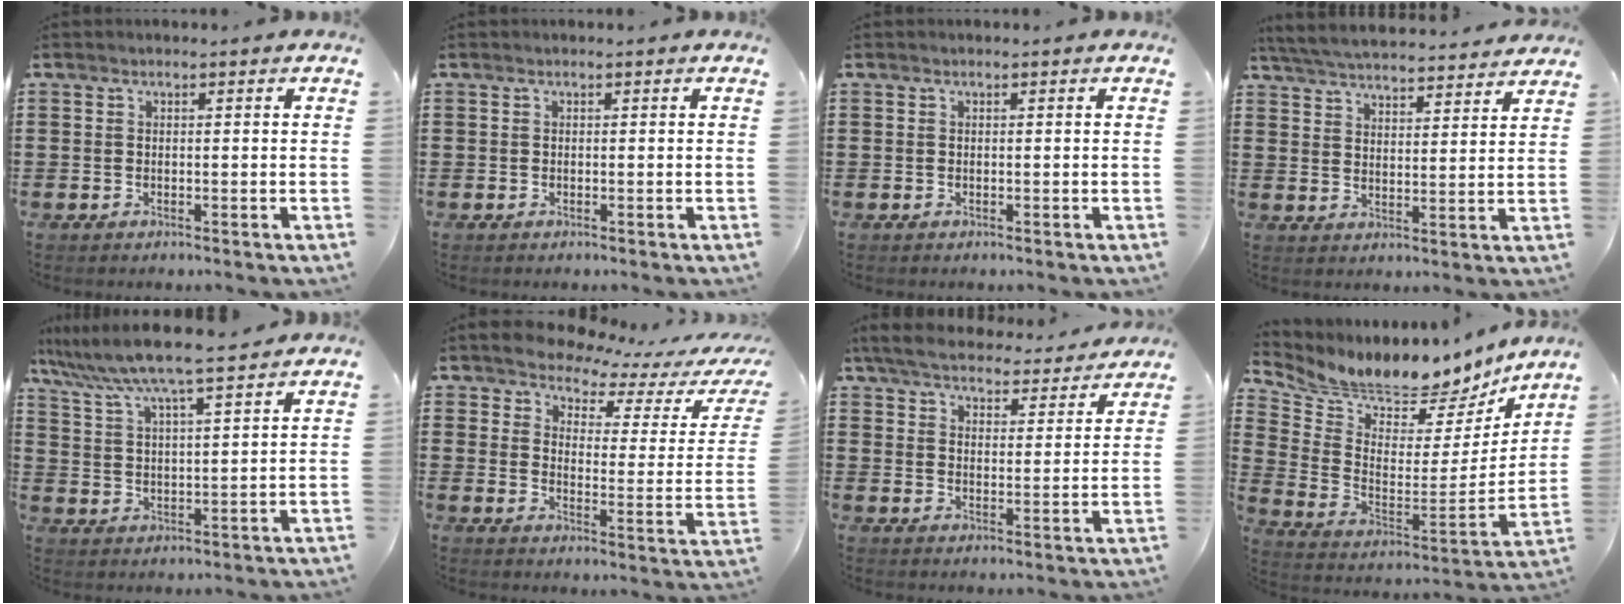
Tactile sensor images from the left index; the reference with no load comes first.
{"total": 0.0}
{"total": 0.0}
{"total": 5.3, "force": [5.2, 0.0, 0.9], "torque": [-0.040, -0.030, 0.090]}
{"total": 7.1, "force": [6.4, -0.3, 3.1], "torque": [-0.085, -0.033, 0.108]}
{"total": 4.6, "force": [4.4, 1.0, 0.9], "torque": [-0.048, -0.030, 0.074]}
{"total": 5.7, "force": [5.5, 0.5, 1.4], "torque": [-0.052, -0.032, 0.094]}
{"total": 6.4, "force": [6.2, 1.5, 0.4], "torque": [-0.042, -0.070, 0.100]}